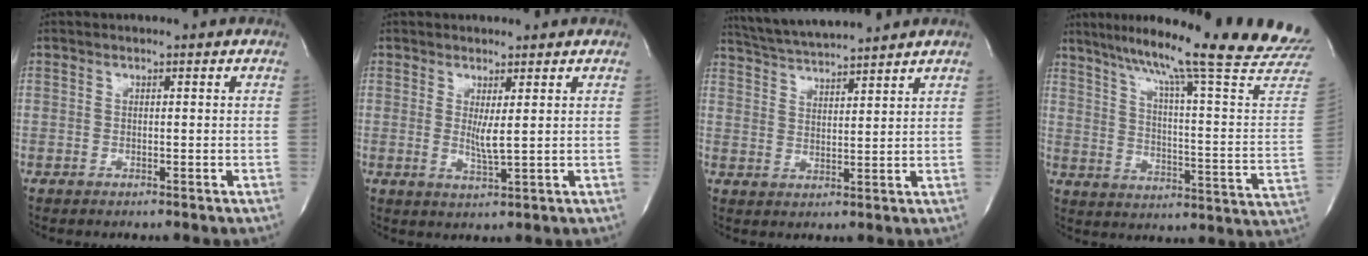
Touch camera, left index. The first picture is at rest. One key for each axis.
{"total": 2.8, "fx": 0.6, "fy": 0.0, "fz": 2.7, "tx": -0.058, "ty": -0.011, "tz": 0.016}
{"total": 9.9, "fx": 9.3, "fy": -0.6, "fz": 3.3, "tx": -0.069, "ty": 0.022, "tz": 0.157}
{"total": 26.6, "fx": 22.7, "fy": -1.7, "fz": 13.9, "tx": -0.222, "ty": -0.076, "tz": 0.296}